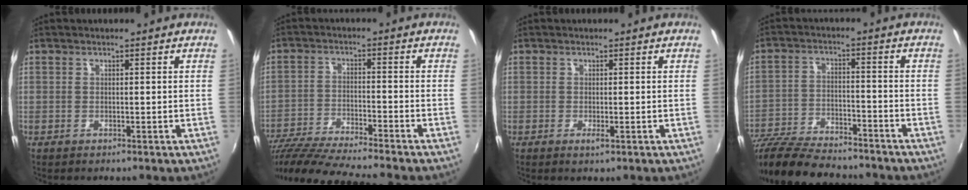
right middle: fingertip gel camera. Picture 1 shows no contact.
{"total": 16.2, "force": [-14.3, 0.2, 7.5], "torque": [-0.157, -0.034, -0.249]}
{"total": 1.0, "force": [-0.4, 0.1, 0.9], "torque": [-0.017, -0.004, -0.007]}
{"total": 20.0, "force": [-17.1, 5.3, 8.9], "torque": [-0.190, -0.031, -0.280]}